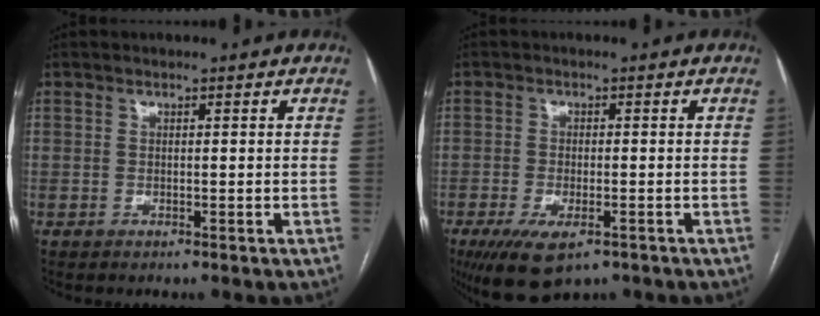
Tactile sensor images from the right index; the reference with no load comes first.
{"total": 8.0, "force": [-4.8, 3.2, 5.6], "torque": [-0.094, -0.014, -0.073]}